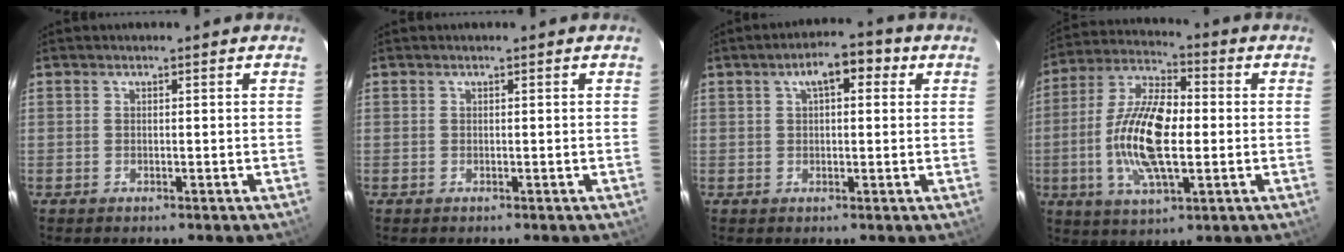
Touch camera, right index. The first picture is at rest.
{"total": 0.0}
{"total": 6.5, "force": [2.5, 2.8, 5.2], "torque": [-0.085, 0.026, 0.036]}
{"total": 15.8, "force": [-1.7, 6.1, 14.5], "torque": [-0.294, 0.005, -0.037]}